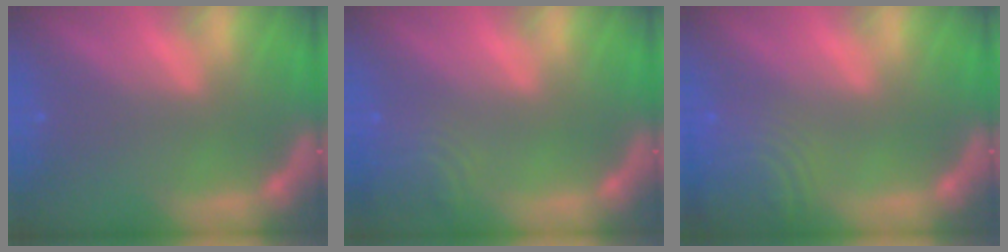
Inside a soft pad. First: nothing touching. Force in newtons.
{"total": 4.0}
{"total": 7.0}